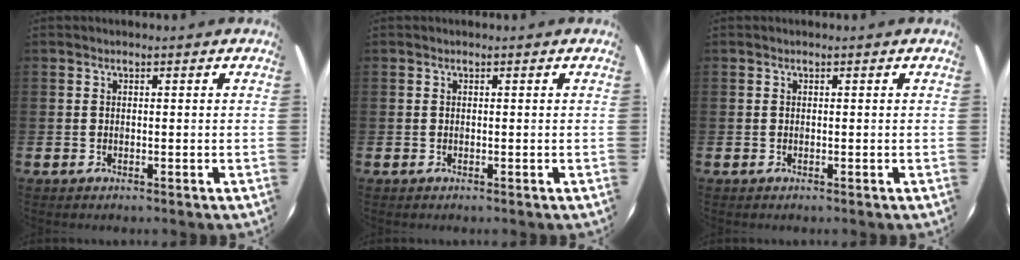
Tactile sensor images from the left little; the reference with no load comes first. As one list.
[{"total": 0.0}, {"total": 0.0}]